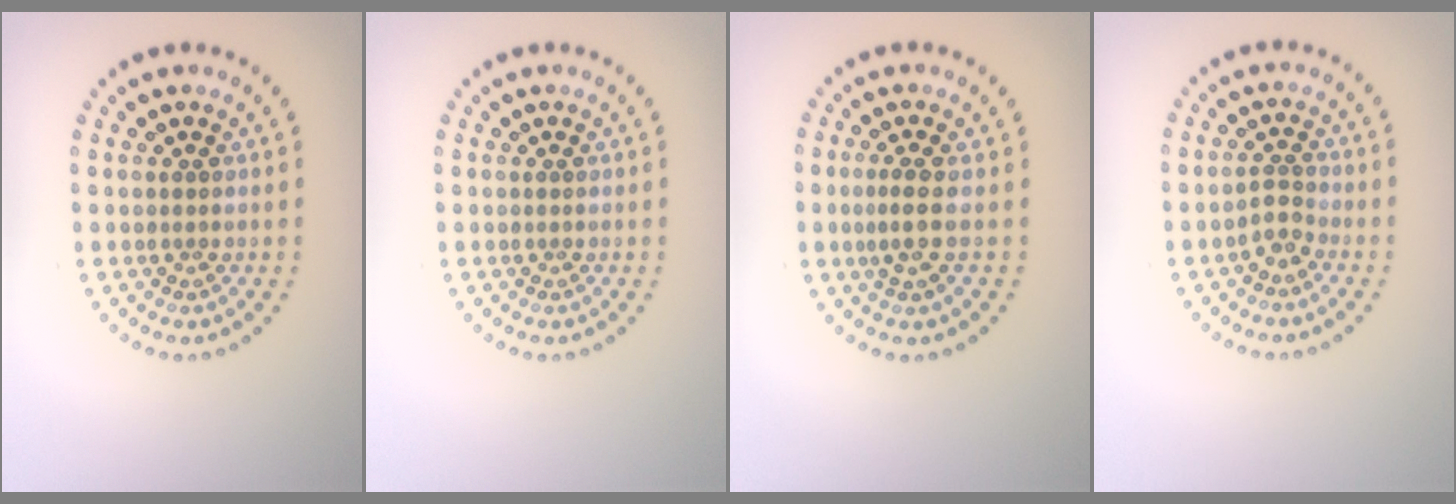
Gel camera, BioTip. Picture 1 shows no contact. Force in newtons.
{"total": 0.0}
{"total": 2.1, "press": 1.6, "slide": 1.3}
{"total": 1.7, "press": 1.2, "slide": 1.1}